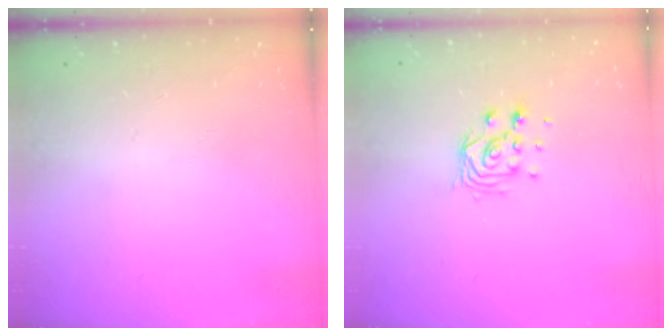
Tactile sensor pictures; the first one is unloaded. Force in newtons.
{"total": 8.3, "press": 8.3, "slide": 0.5}